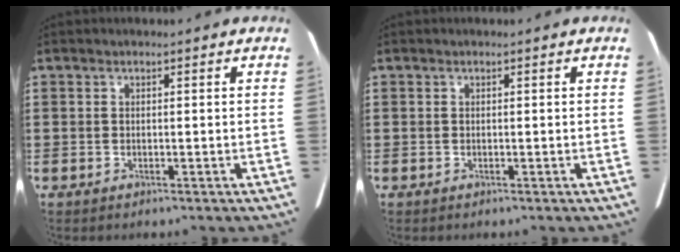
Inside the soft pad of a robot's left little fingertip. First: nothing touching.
{"total": 0.0}